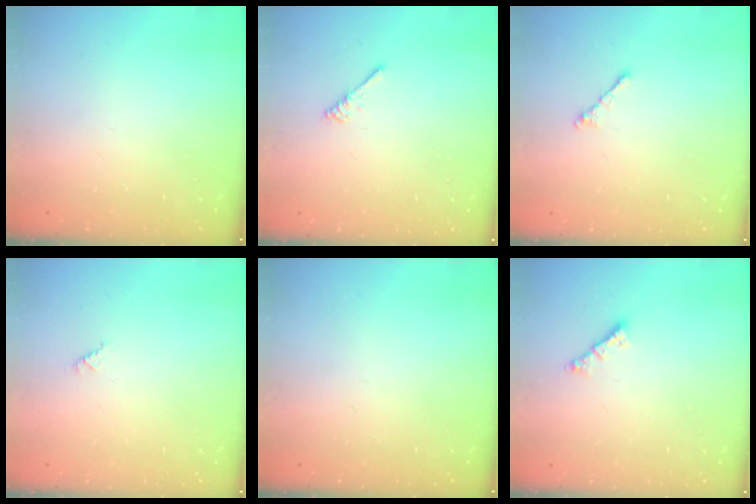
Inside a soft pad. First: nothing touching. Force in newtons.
{"total": 3.0, "press": 2.9, "slide": 0.5}
{"total": 1.0, "press": 0.9, "slide": 0.4}
{"total": 0.6, "press": 0.6, "slide": 0.2}
{"total": 0.0}
{"total": 1.2, "press": 1.2, "slide": 0.3}